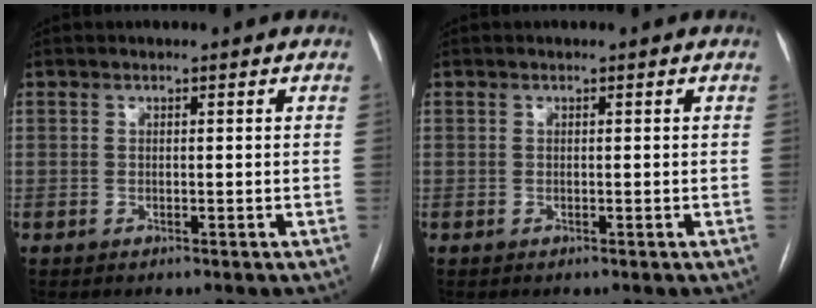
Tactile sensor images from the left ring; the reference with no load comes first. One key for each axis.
{"total": 0.0}